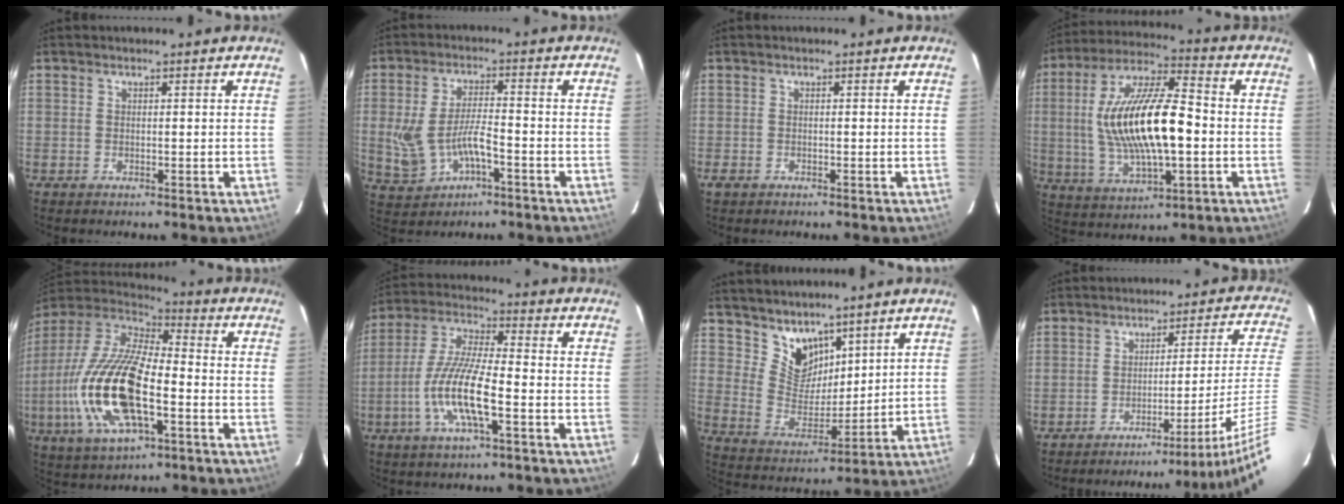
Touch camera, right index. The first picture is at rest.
{"total": 8.5, "force": [-2.7, 3.6, 7.2], "torque": [-0.156, -0.002, -0.035]}
{"total": 1.2, "force": [-0.8, 0.9, 0.3], "torque": [-0.009, -0.001, -0.015]}
{"total": 19.5, "force": [-0.6, 6.8, 18.2], "torque": [-0.353, 0.008, -0.006]}
{"total": 21.9, "force": [-5.7, 8.3, 19.4], "torque": [-0.408, -0.022, -0.108]}
{"total": 12.6, "force": [-4.3, 2.3, 11.6], "torque": [-0.242, -0.006, -0.086]}
{"total": 8.7, "force": [6.5, 5.1, 2.7], "torque": [-0.042, -0.001, 0.136]}
{"total": 16.3, "force": [-11.1, -2.0, 11.8], "torque": [-0.147, -0.026, -0.146]}